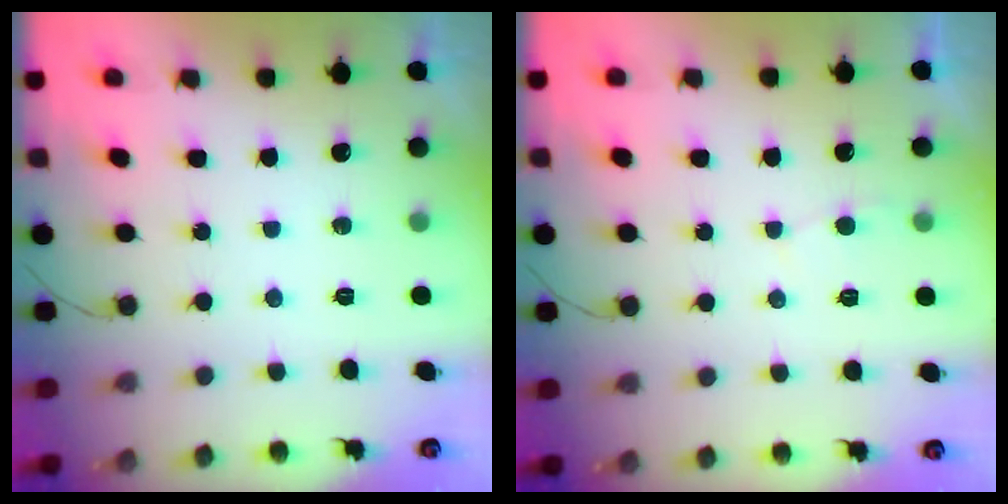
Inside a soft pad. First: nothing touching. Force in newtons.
{"total": 2.0, "press": 2.0, "slide": 0.2}